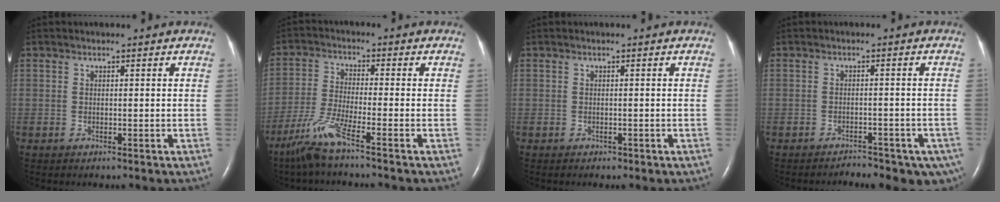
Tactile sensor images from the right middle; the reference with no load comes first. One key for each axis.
{"total": 6.7, "fx": -4.8, "fy": -0.6, "fz": 4.6, "tx": -0.105, "ty": -0.023, "tz": -0.103}
{"total": 0.7, "fx": -0.4, "fy": 0.3, "fz": 0.3, "tx": -0.007, "ty": 0.000, "tz": -0.002}
{"total": 8.7, "fx": -6.8, "fy": 3.8, "fz": 3.8, "tx": -0.033, "ty": 0.005, "tz": -0.079}